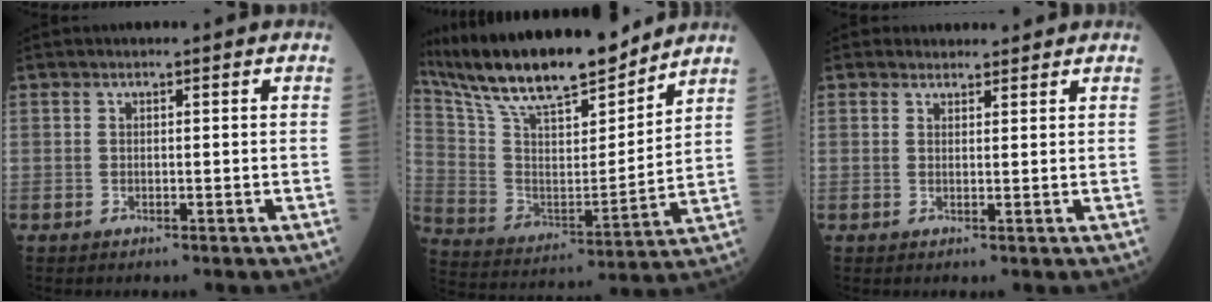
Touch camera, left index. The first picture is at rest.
{"total": 21.0, "force": [18.0, 3.9, 10.2], "torque": [-0.194, 0.002, 0.317]}
{"total": 2.2, "force": [2.0, 1.0, -0.1], "torque": [0.004, 0.006, 0.027]}